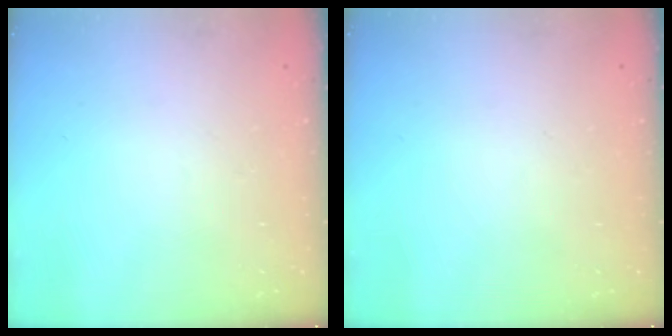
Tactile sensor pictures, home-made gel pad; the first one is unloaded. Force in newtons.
{"total": 0.0}